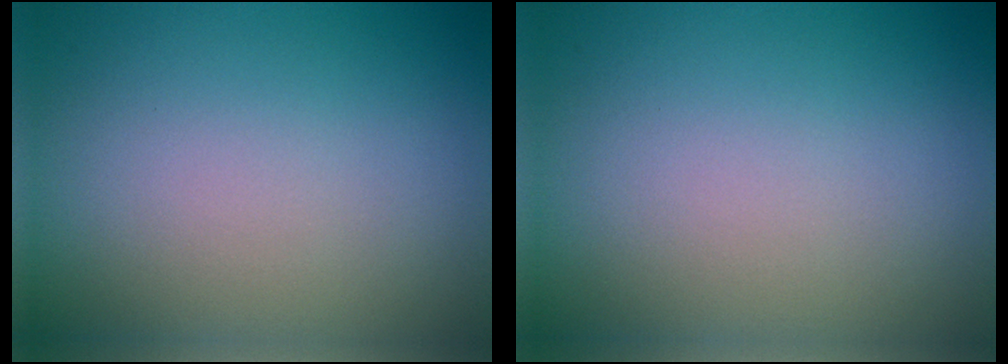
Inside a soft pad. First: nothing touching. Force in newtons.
{"total": 0.0}